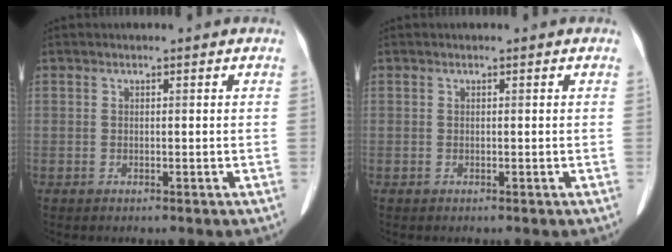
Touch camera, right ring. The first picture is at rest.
{"total": 0.0}